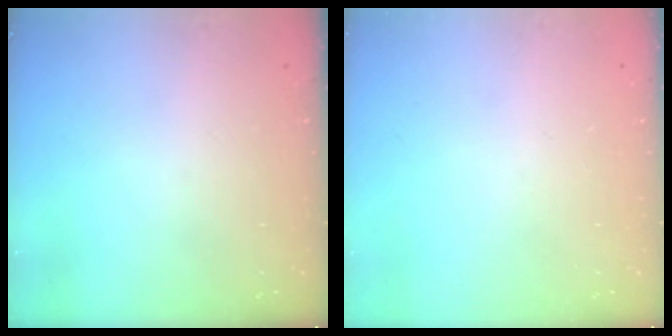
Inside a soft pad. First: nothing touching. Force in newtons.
{"total": 0.0}